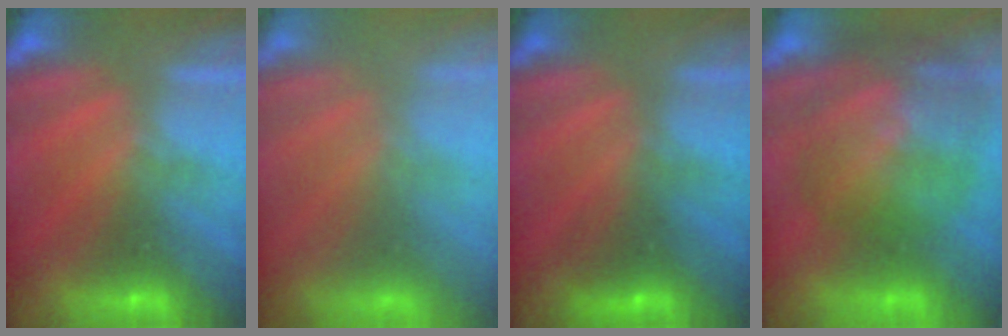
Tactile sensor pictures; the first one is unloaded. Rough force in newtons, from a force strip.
{"total": 7.6}
{"total": 2.6}
{"total": 7.4}